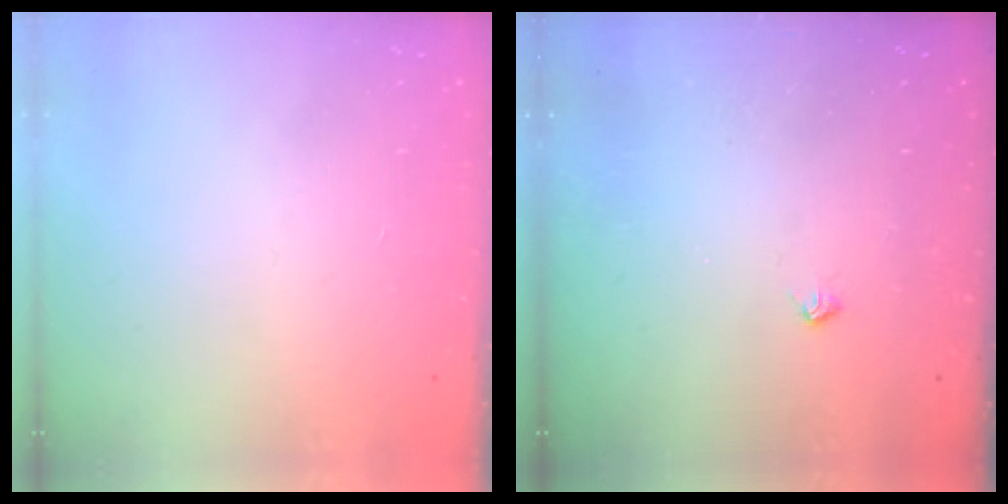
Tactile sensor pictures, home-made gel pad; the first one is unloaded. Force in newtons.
{"total": 3.5, "press": 3.4, "slide": 0.5}